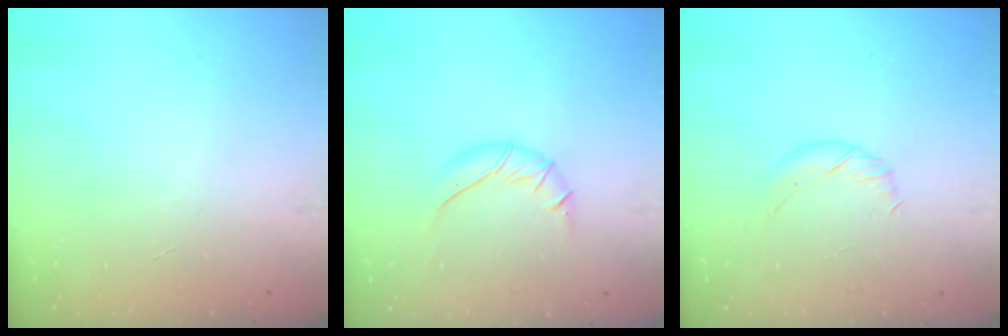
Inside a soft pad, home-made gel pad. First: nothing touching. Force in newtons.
{"total": 8.6, "press": 8.6, "slide": 0.7}
{"total": 5.0, "press": 4.8, "slide": 1.4}